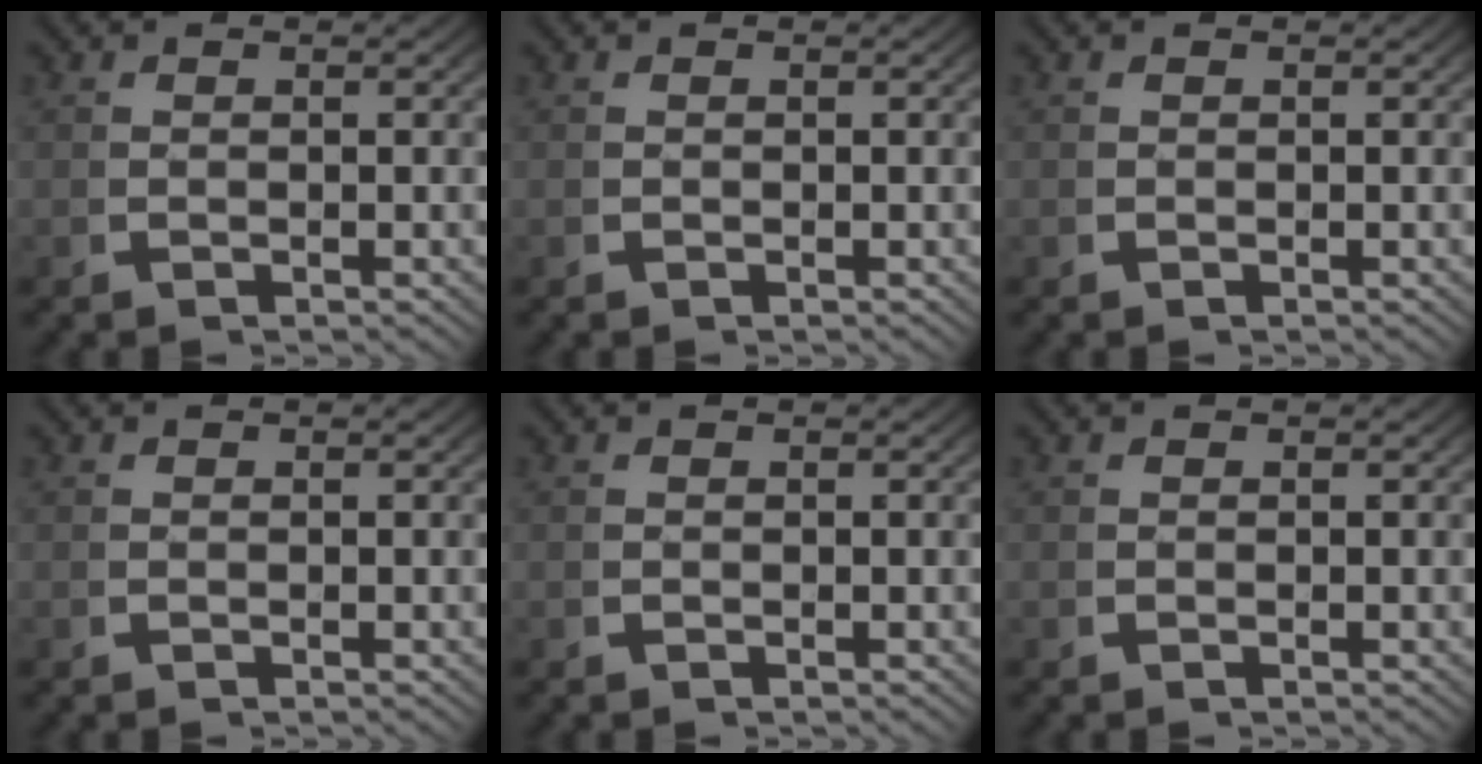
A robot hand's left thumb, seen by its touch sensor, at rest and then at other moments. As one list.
[{"total": 0.0}, {"total": 0.0}, {"total": 0.0}, {"total": 0.0}, {"total": 0.0}]